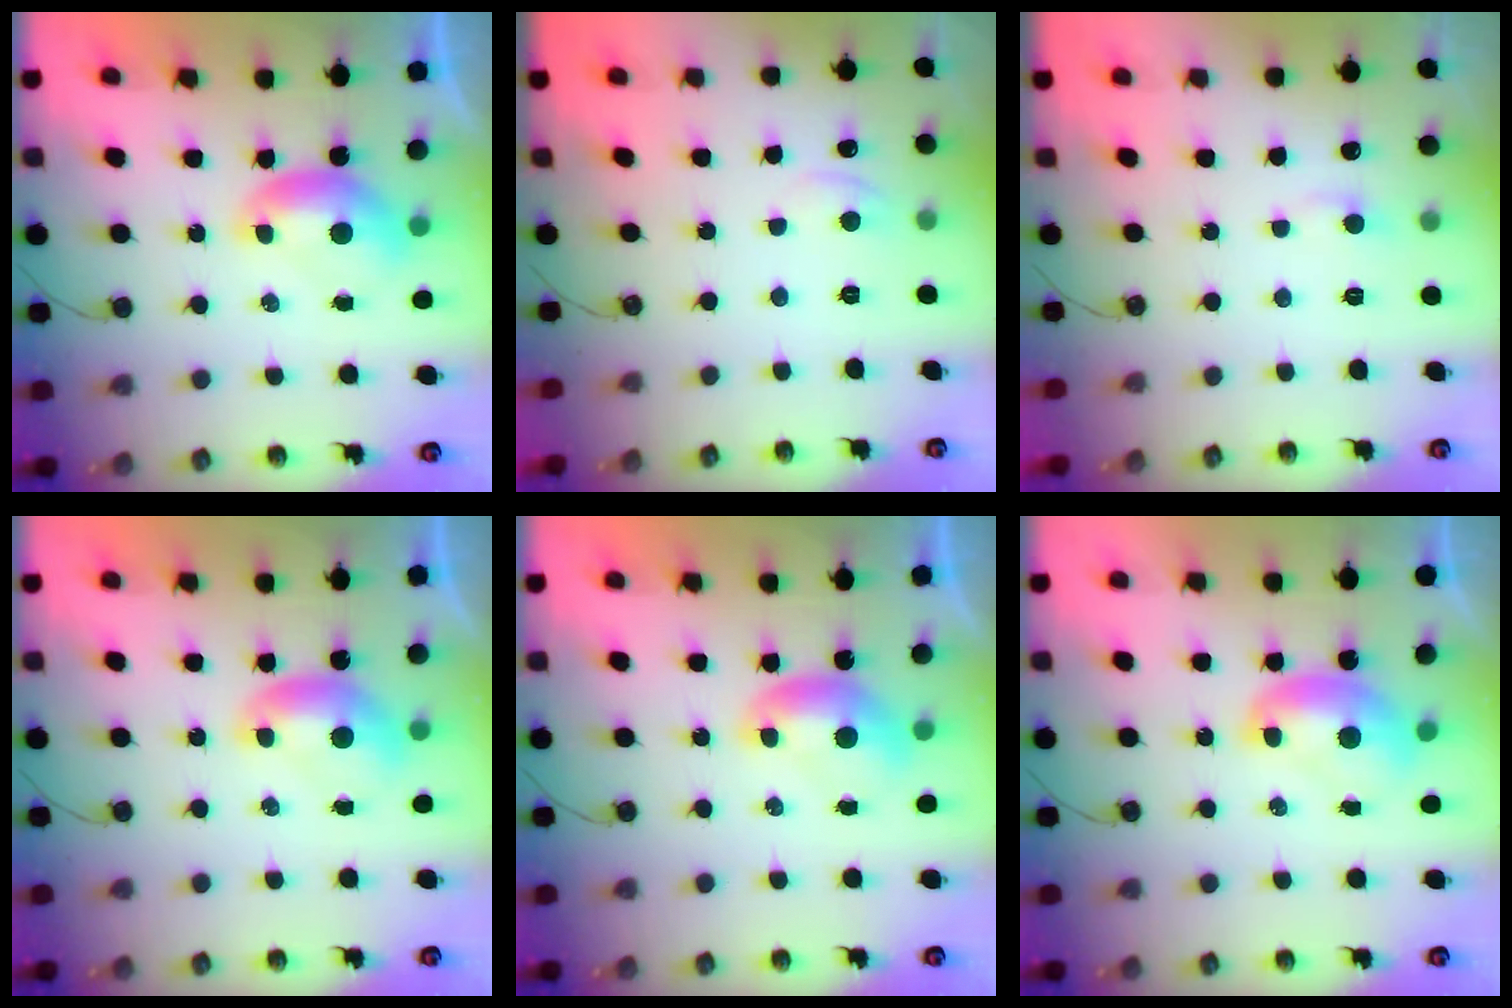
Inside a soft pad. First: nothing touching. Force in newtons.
{"total": 1.2, "press": 1.2, "slide": 0.3}
{"total": 1.3, "press": 1.2, "slide": 0.4}
{"total": 0.0}
{"total": 0.0}
{"total": 2.2, "press": 2.2, "slide": 0.3}